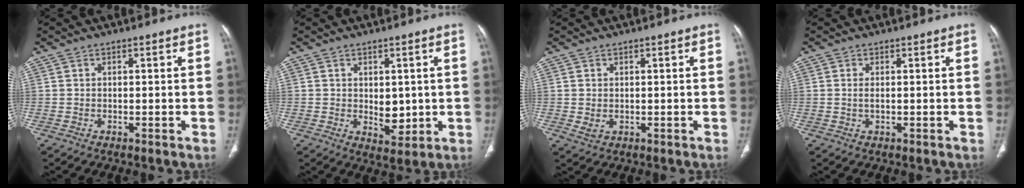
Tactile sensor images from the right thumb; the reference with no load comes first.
{"total": 5.2, "force": [0.1, 3.4, 3.9], "torque": [-0.034, -0.012, 0.014]}
{"total": 2.0, "force": [0.0, 1.5, 1.3], "torque": [-0.028, -0.005, 0.007]}
{"total": 1.3, "force": [0.1, 0.6, 1.2], "torque": [-0.028, -0.003, 0.004]}